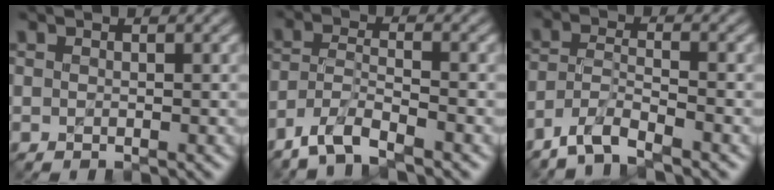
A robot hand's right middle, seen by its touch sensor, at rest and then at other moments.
{"total": 5.5, "force": [-4.4, 1.3, 3.0], "torque": [-0.065, -0.005, -0.090]}
{"total": 4.7, "force": [-3.9, 0.9, 2.4], "torque": [-0.050, -0.003, -0.082]}